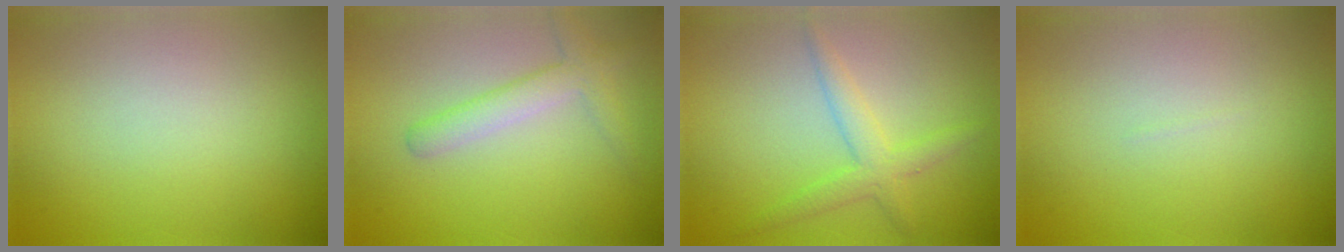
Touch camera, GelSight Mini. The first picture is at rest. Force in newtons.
{"total": 2.8, "press": 2.8, "slide": 0.1}
{"total": 2.6, "press": 2.6, "slide": 0.1}
{"total": 0.0}